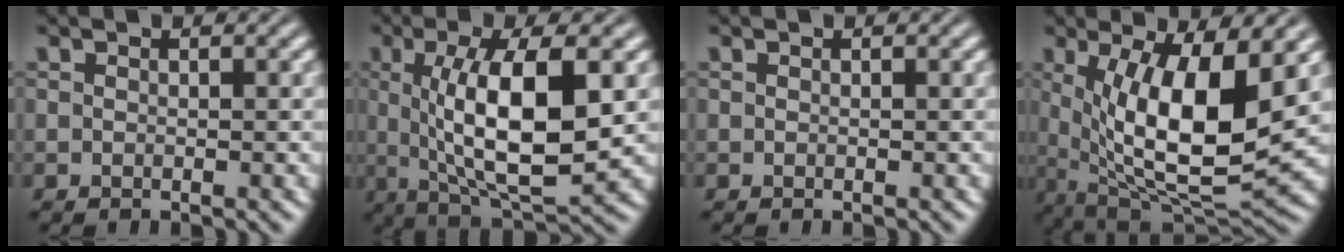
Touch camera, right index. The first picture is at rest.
{"total": 9.4, "force": [0.7, 2.8, 9.0], "torque": [-0.143, -0.018, 0.032]}
{"total": 0.0}
{"total": 11.9, "force": [0.0, 5.7, 10.4], "torque": [-0.192, -0.058, 0.037]}